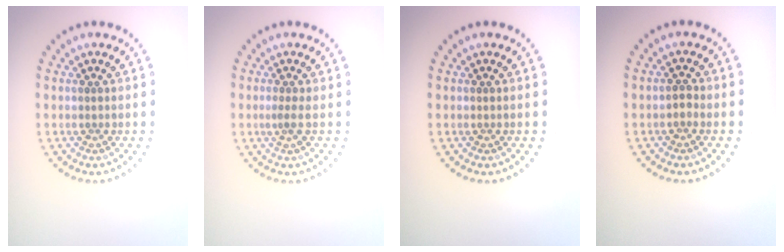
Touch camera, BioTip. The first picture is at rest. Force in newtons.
{"total": 0.8, "press": 0.4, "slide": 0.7}
{"total": 0.0}
{"total": 0.7, "press": 0.7, "slide": 0.3}